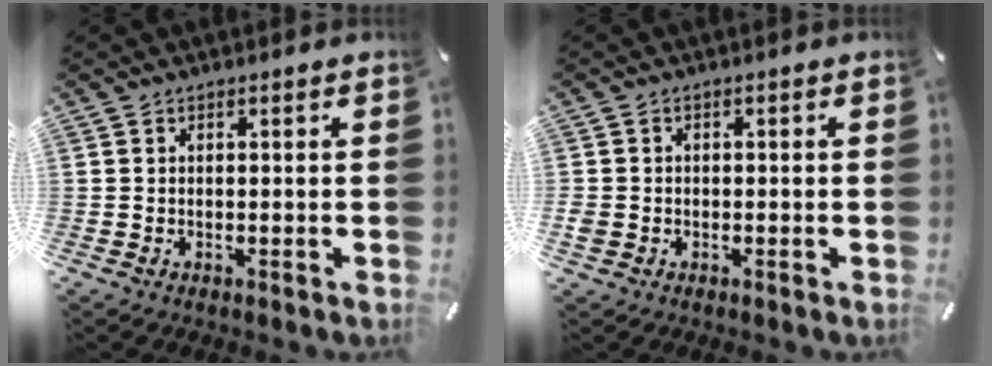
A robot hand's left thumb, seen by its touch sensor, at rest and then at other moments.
{"total": 2.1, "force": [-0.7, 1.8, 0.7], "torque": [-0.010, 0.005, -0.013]}